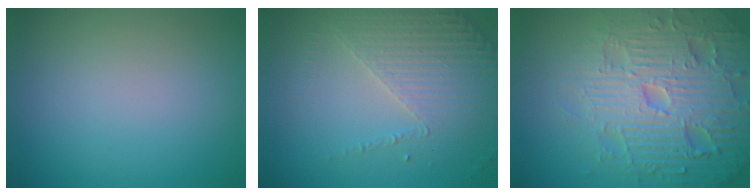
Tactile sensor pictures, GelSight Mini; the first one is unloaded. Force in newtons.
{"total": 4.2, "press": 3.1, "slide": 2.9}
{"total": 7.8, "press": 7.6, "slide": 1.7}